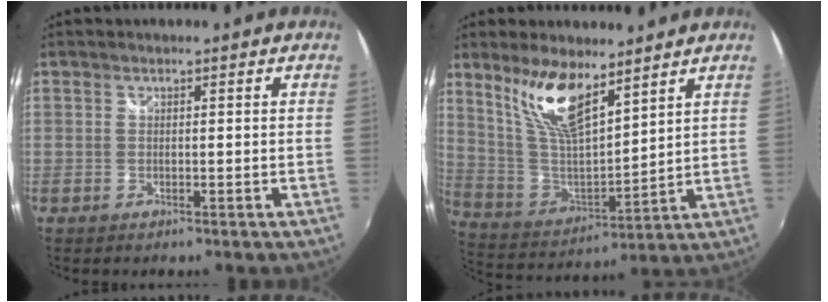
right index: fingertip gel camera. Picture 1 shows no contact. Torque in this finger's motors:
{"motor_torque": [0.43, 0.29, 0.66, 0.18]}